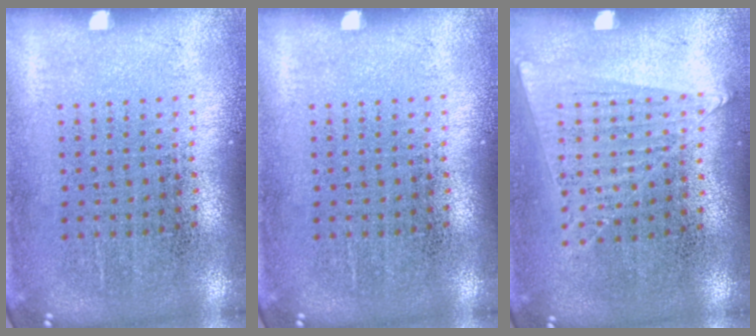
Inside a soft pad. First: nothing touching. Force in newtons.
{"total": 0.0}
{"total": 1.0, "press": 0.9, "slide": 0.4}